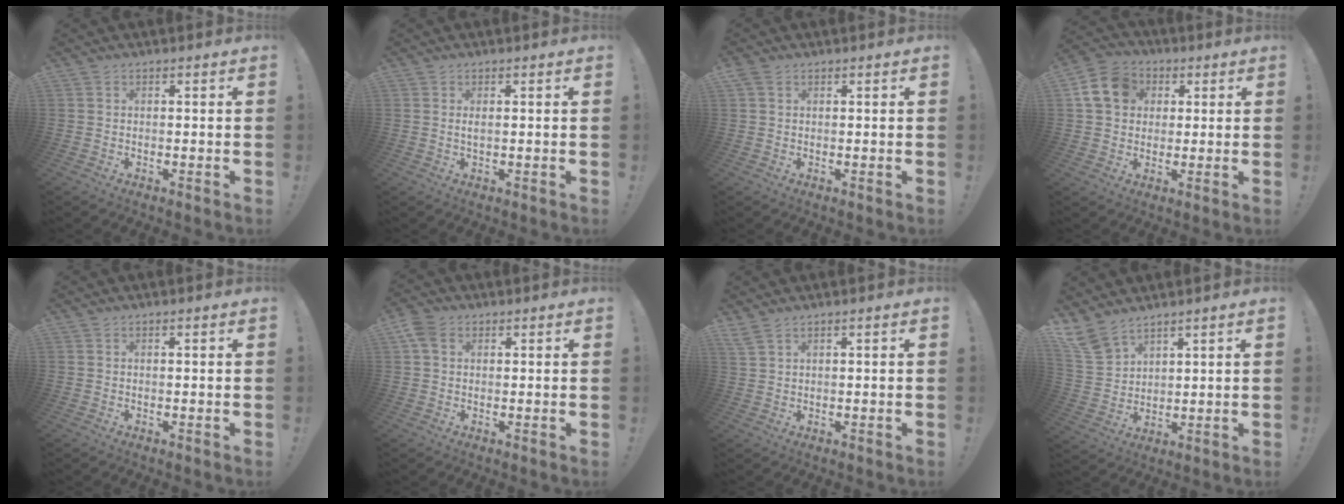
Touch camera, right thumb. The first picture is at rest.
{"total": 1.3, "force": [0.2, 0.1, 1.3], "torque": [-0.022, -0.001, 0.001]}
{"total": 1.9, "force": [1.0, 1.2, 1.0], "torque": [-0.017, 0.002, 0.019]}
{"total": 12.4, "force": [3.4, 10.2, 6.2], "torque": [-0.096, 0.008, 0.075]}
{"total": 0.0}
{"total": 5.1, "force": [1.8, 3.6, 3.1], "torque": [-0.065, 0.003, 0.038]}
{"total": 2.6, "force": [1.9, 0.4, 1.8], "torque": [-0.040, -0.008, 0.038]}
{"total": 8.8, "force": [7.3, 3.8, 3.1], "torque": [-0.073, -0.040, 0.148]}